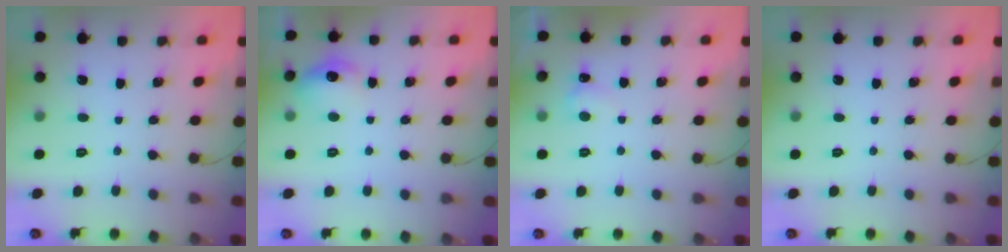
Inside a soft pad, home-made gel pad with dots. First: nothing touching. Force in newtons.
{"total": 9.0, "press": 8.9, "slide": 1.2}
{"total": 4.8, "press": 4.6, "slide": 1.2}
{"total": 0.0}